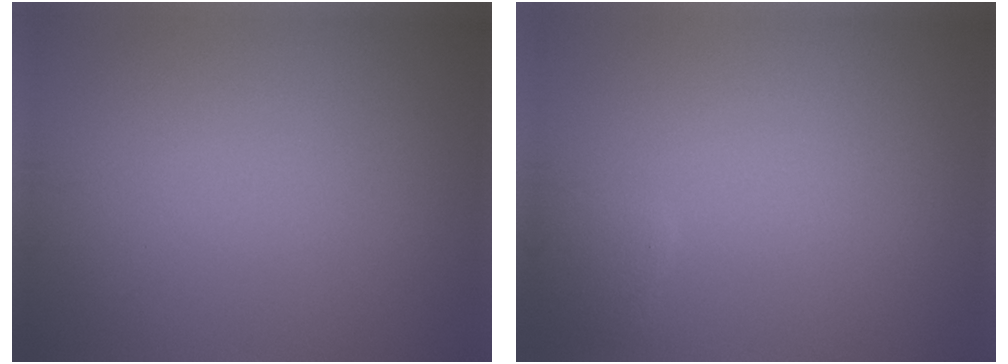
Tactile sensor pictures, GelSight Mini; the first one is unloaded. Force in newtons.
{"total": 1.0, "press": 1.0, "slide": 0.1}